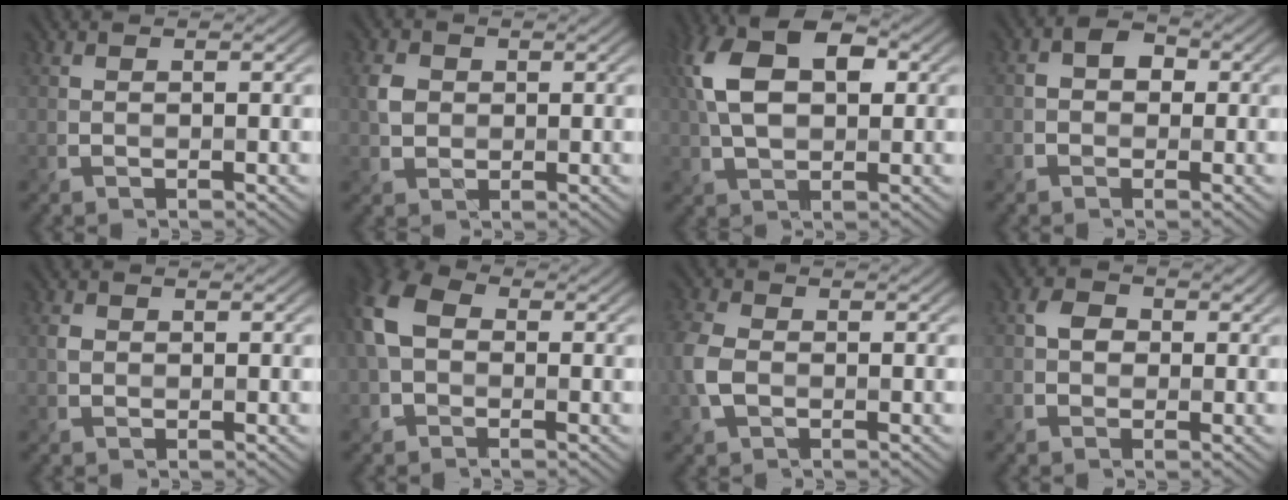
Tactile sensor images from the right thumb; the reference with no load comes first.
{"total": 2.7, "force": [0.3, 2.4, 1.2], "torque": [-0.030, 0.000, 0.002]}
{"total": 11.3, "force": [2.6, 6.8, 8.7], "torque": [-0.193, 0.020, 0.035]}
{"total": 3.2, "force": [-0.1, 2.7, 1.6], "torque": [-0.018, 0.008, -0.019]}
{"total": 1.0, "force": [0.0, 0.9, 0.3], "torque": [-0.007, -0.002, -0.004]}
{"total": 7.9, "force": [0.3, 5.8, 5.4], "torque": [-0.144, 0.012, -0.010]}
{"total": 5.0, "force": [-1.1, 3.5, 3.4], "torque": [-0.096, -0.004, -0.030]}
{"total": 2.2, "force": [-0.1, 2.0, 1.0], "torque": [-0.016, 0.003, -0.012]}